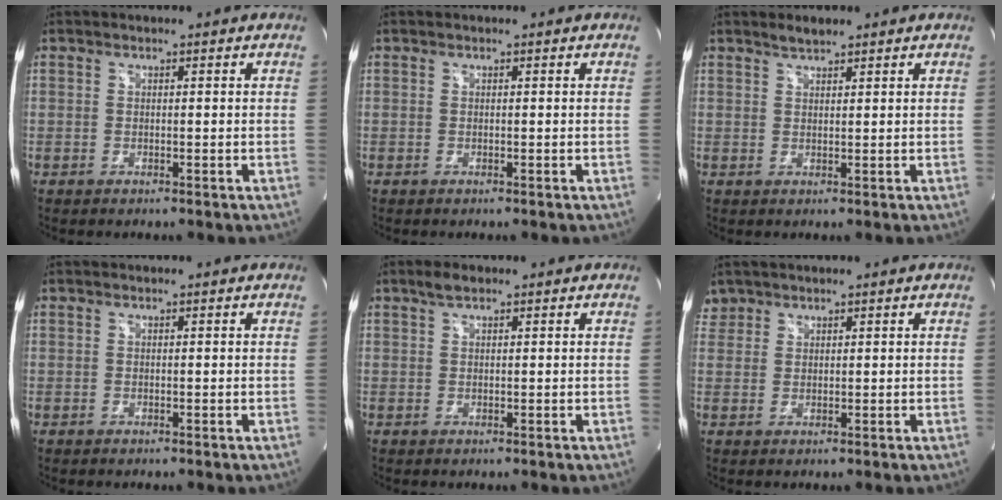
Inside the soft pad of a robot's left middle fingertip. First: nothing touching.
{"total": 0.0}
{"total": 1.7, "force": [1.6, 0.4, 0.6], "torque": [-0.016, 0.003, 0.031]}
{"total": 0.0}
{"total": 1.9, "force": [1.4, 0.7, 1.1], "torque": [-0.026, 0.009, 0.027]}
{"total": 2.4, "force": [1.9, 1.4, -0.3], "torque": [0.011, 0.011, 0.036]}